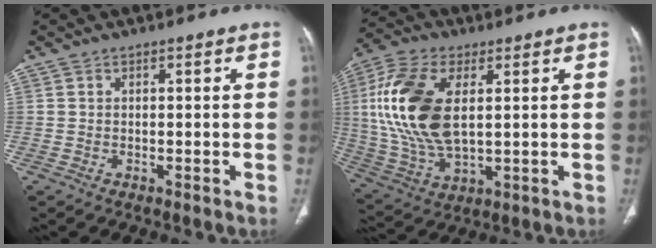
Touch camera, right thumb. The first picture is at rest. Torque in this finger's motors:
{"motor_torque": [-1.20, 2.09, 1.77, 0.62, 0.26]}